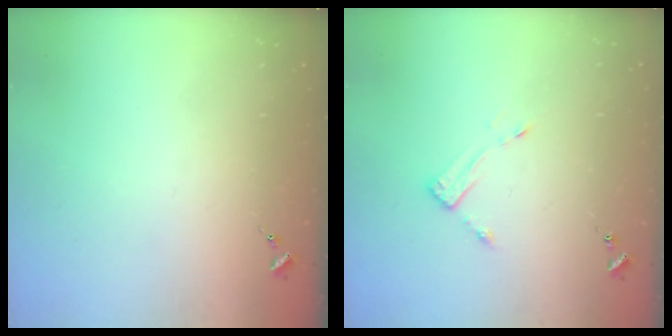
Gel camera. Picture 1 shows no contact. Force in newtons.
{"total": 3.2, "press": 3.2, "slide": 0.3}